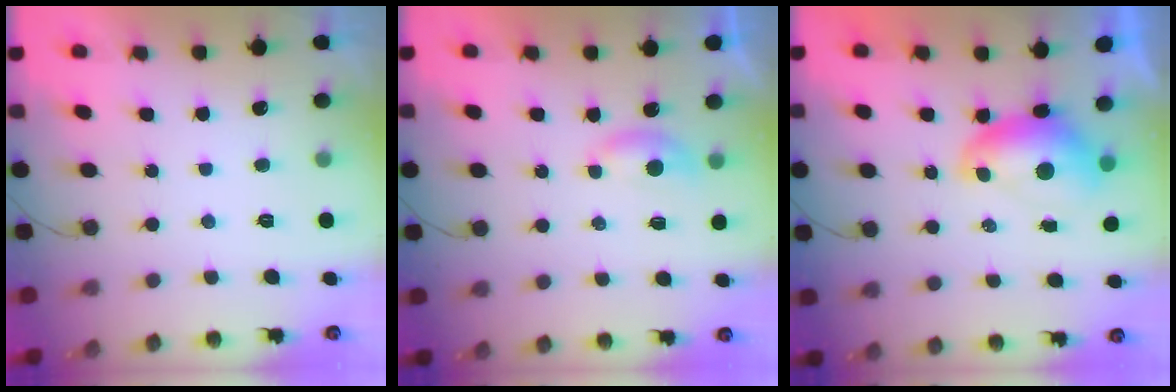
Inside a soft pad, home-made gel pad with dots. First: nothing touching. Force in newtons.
{"total": 4.2, "press": 4.1, "slide": 0.6}
{"total": 7.8, "press": 7.8, "slide": 0.9}